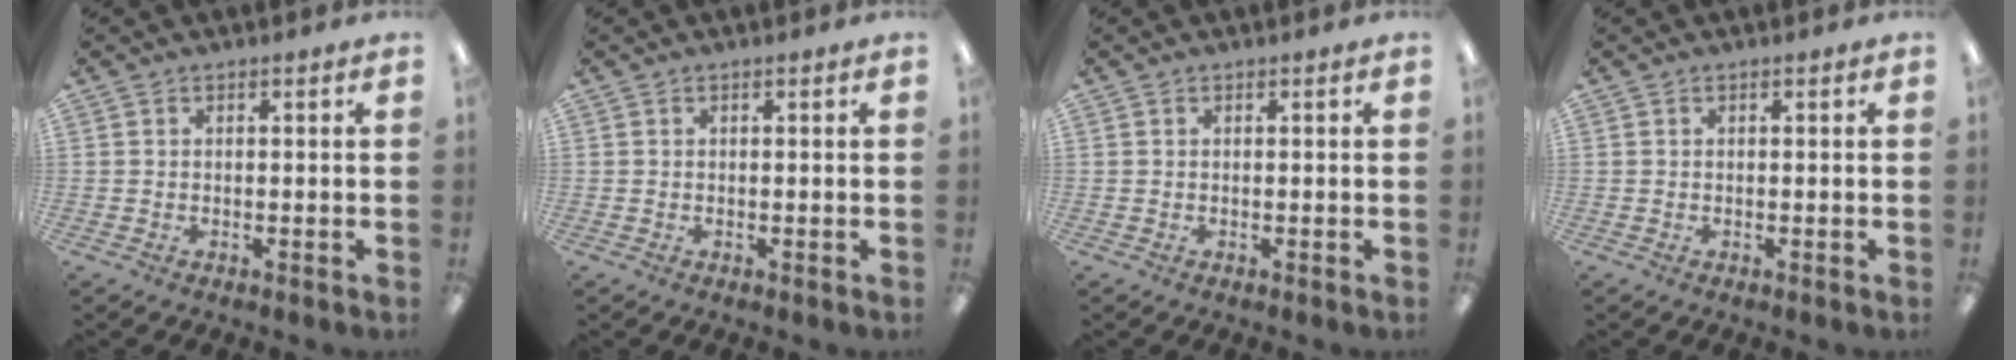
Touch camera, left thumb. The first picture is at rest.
{"total": 0.0}
{"total": 0.0}
{"total": 0.0}